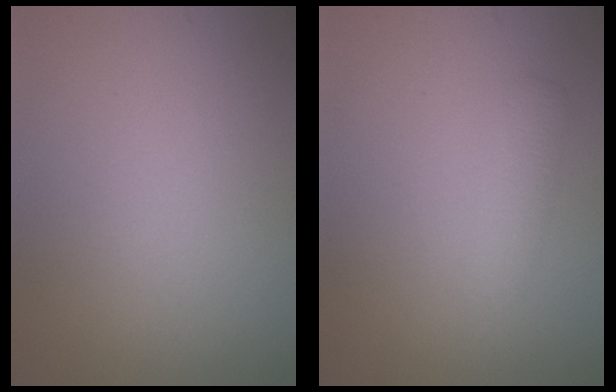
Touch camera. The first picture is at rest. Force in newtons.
{"total": 1.8, "press": 1.8, "slide": 0.0}